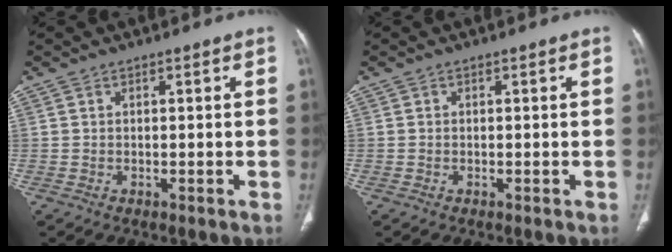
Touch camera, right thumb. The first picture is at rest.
{"total": 0.0}